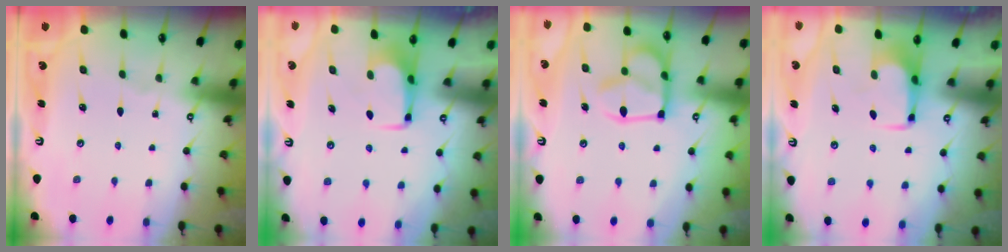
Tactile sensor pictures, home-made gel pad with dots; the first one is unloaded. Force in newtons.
{"total": 1.6, "press": 1.5, "slide": 0.5}
{"total": 9.2, "press": 9.0, "slide": 1.7}
{"total": 2.0, "press": 2.0, "slide": 0.4}